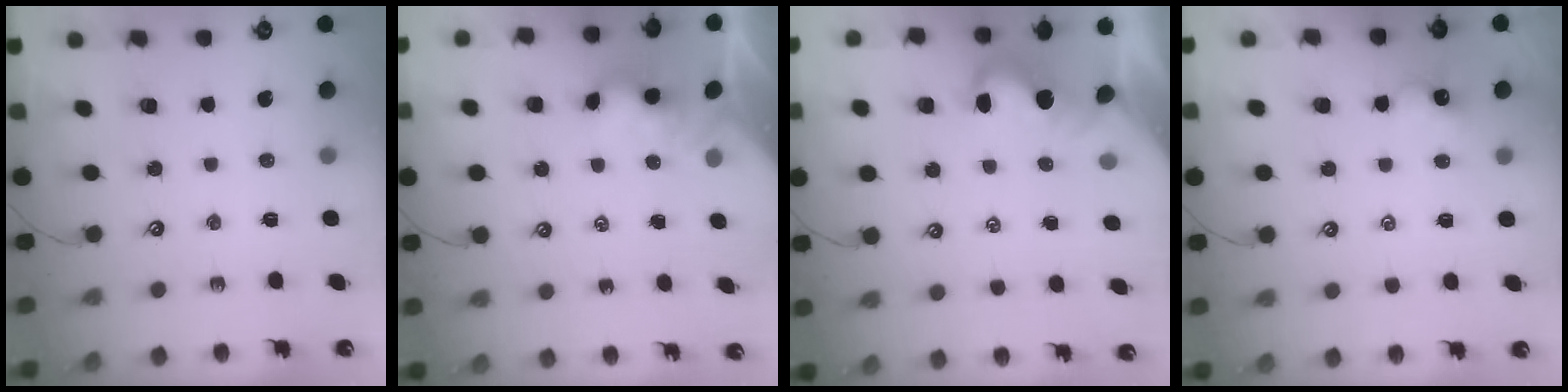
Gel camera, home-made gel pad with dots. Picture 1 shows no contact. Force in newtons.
{"total": 3.5, "press": 3.4, "slide": 0.4}
{"total": 2.0, "press": 1.9, "slide": 0.5}
{"total": 2.1, "press": 2.1, "slide": 0.2}